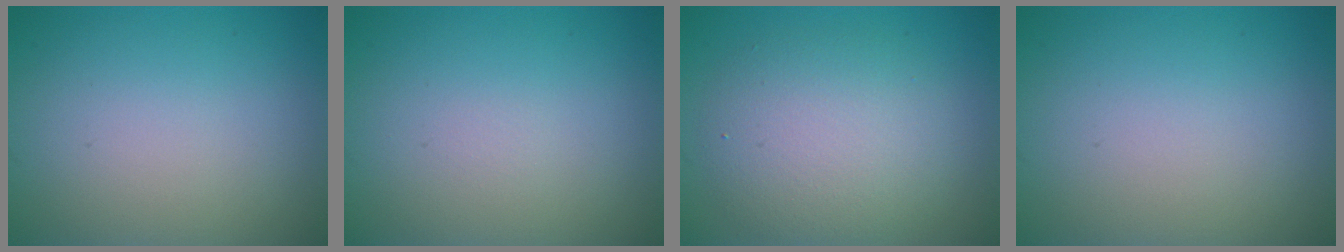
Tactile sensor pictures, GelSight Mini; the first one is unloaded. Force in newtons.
{"total": 0.0}
{"total": 5.3, "press": 5.3, "slide": 0.4}
{"total": 0.0}